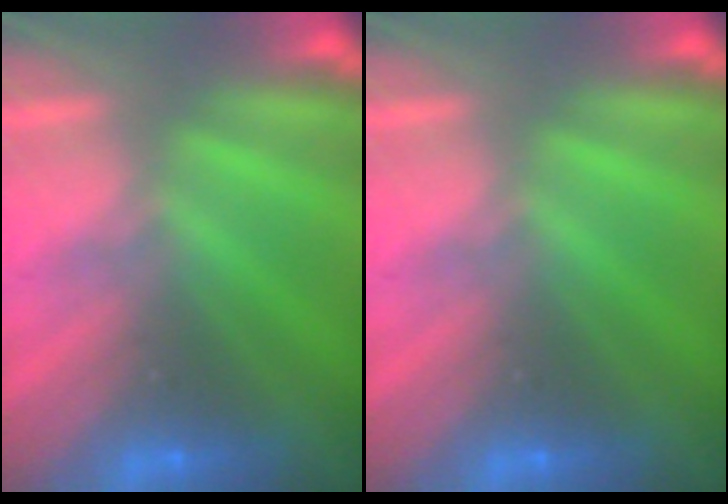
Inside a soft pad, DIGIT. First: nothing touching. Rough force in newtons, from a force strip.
{"total": 0.0}